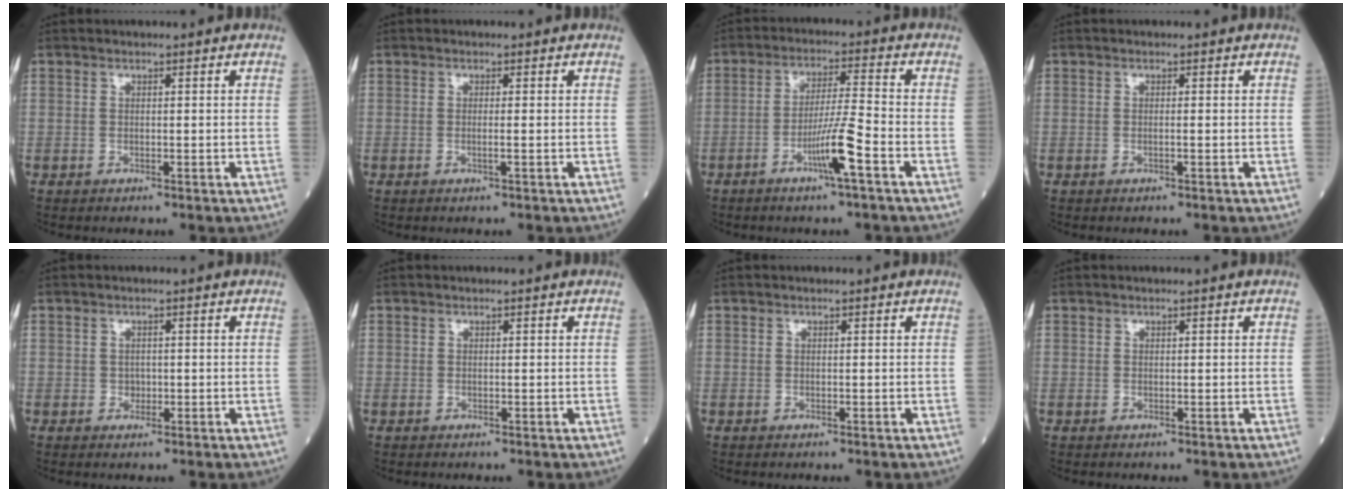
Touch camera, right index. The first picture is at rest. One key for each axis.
{"total": 1.2, "fx": -0.3, "fy": -0.3, "fz": 1.1, "tx": -0.023, "ty": -0.002, "tz": -0.007}
{"total": 7.5, "fx": -3.5, "fy": -0.7, "fz": 6.6, "tx": -0.128, "ty": -0.004, "tz": -0.066}
{"total": 0.7, "fx": -0.2, "fy": -0.2, "fz": 0.7, "tx": -0.014, "ty": 0.000, "tz": -0.004}
{"total": 1.1, "fx": -0.2, "fy": 0.8, "fz": 0.6, "tx": -0.009, "ty": 0.001, "tz": -0.001}
{"total": 0.0}
{"total": 0.0}
{"total": 0.0}